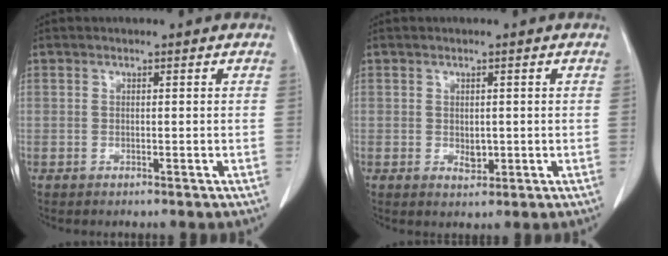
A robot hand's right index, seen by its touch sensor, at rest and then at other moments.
{"total": 2.1, "force": [-0.1, 1.3, 1.6], "torque": [-0.020, -0.001, 0.007]}